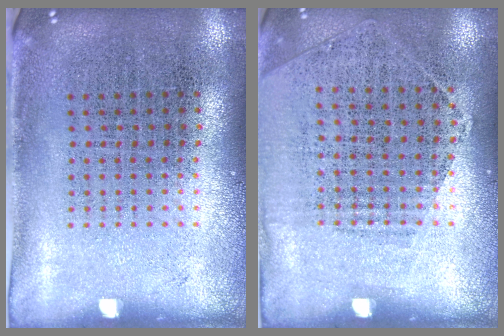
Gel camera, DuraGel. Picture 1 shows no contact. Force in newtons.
{"total": 1.1, "press": 0.9, "slide": 0.6}